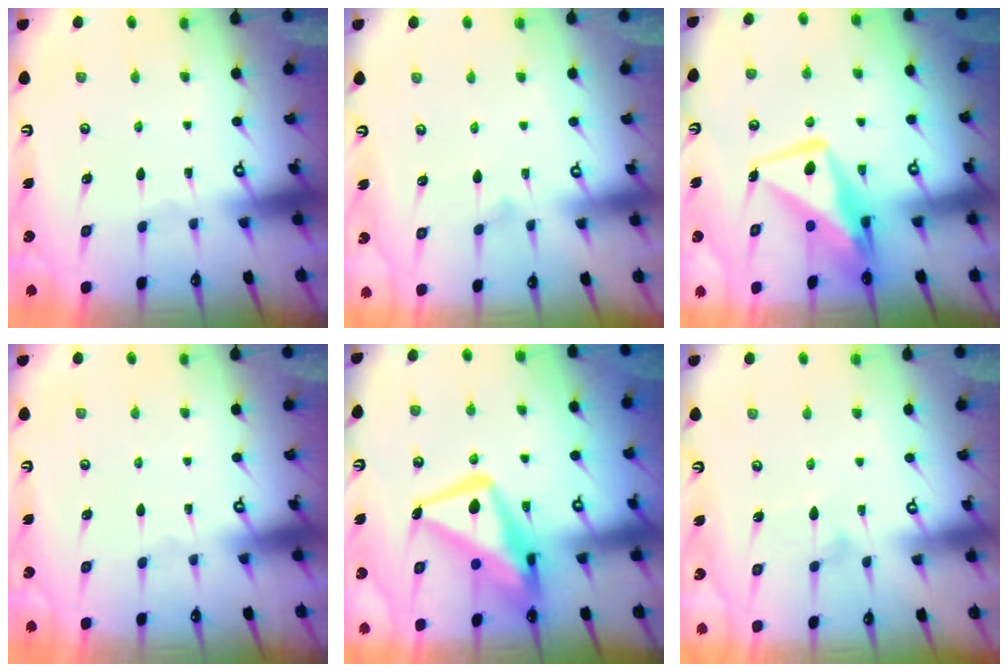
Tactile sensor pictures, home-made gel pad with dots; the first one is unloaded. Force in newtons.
{"total": 6.0, "press": 6.0, "slide": 0.2}
{"total": 12.2, "press": 12.1, "slide": 1.4}
{"total": 0.0}
{"total": 15.5, "press": 15.5, "slide": 1.4}
{"total": 7.4, "press": 7.4, "slide": 0.4}